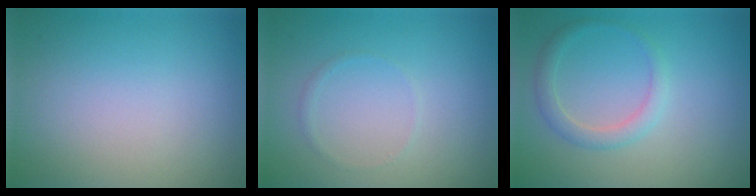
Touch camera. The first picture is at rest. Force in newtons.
{"total": 0.6, "press": 0.6, "slide": 0.1}
{"total": 1.9, "press": 1.9, "slide": 0.1}